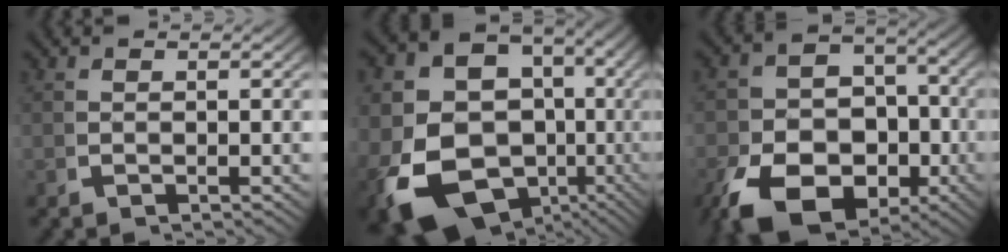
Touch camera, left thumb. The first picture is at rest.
{"total": 21.9, "force": [-2.5, 16.8, 13.9], "torque": [-0.316, -0.084, -0.018]}
{"total": 13.6, "force": [-4.2, 10.2, 7.9], "torque": [-0.162, -0.056, -0.051]}